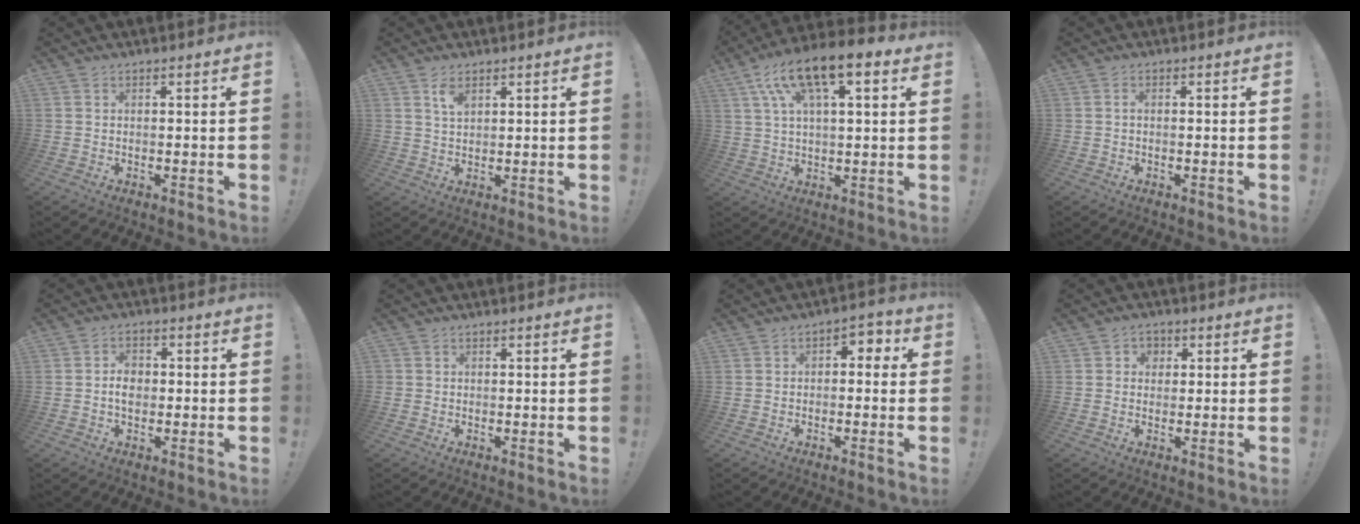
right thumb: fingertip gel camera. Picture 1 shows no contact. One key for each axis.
{"total": 4.0, "fx": 2.4, "fy": 2.0, "fz": 2.6, "tx": -0.030, "ty": -0.015, "tz": 0.038}
{"total": 14.1, "fx": 7.5, "fy": 4.9, "fz": 10.9, "tx": -0.189, "ty": -0.025, "tz": 0.129}
{"total": 0.7, "fx": -0.4, "fy": 0.2, "fz": 0.6, "tx": -0.019, "ty": 0.005, "tz": -0.006}
{"total": 4.7, "fx": -0.7, "fy": 3.5, "fz": 2.9, "tx": -0.037, "ty": 0.004, "tz": -0.014}
{"total": 0.8, "fx": 0.1, "fy": 0.8, "fz": 0.0, "tx": -0.005, "ty": 0.003, "tz": 0.003}
{"total": 3.5, "fx": -1.3, "fy": 2.6, "fz": 2.0, "tx": -0.017, "ty": 0.008, "tz": -0.027}
{"total": 3.2, "fx": 0.4, "fy": 3.0, "fz": 1.0, "tx": -0.009, "ty": 0.000, "tz": 0.007}